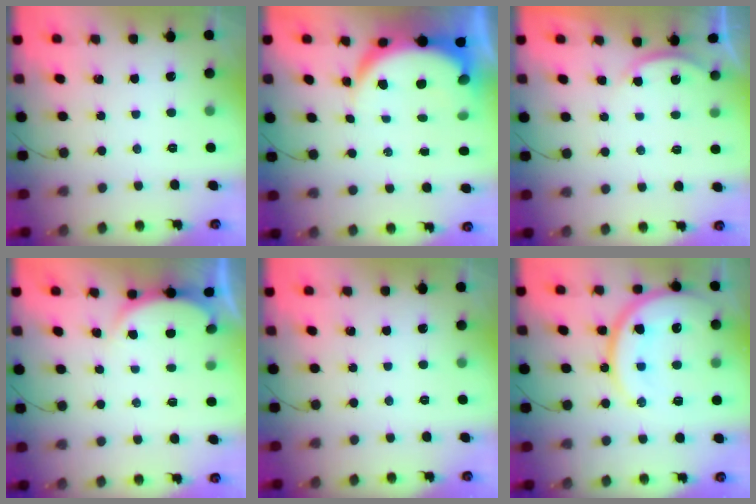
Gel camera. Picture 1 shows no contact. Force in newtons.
{"total": 8.9, "press": 8.9, "slide": 1.0}
{"total": 2.2, "press": 2.2, "slide": 0.5}
{"total": 3.1, "press": 3.1, "slide": 0.5}
{"total": 0.0}
{"total": 19.4, "press": 19.3, "slide": 1.8}